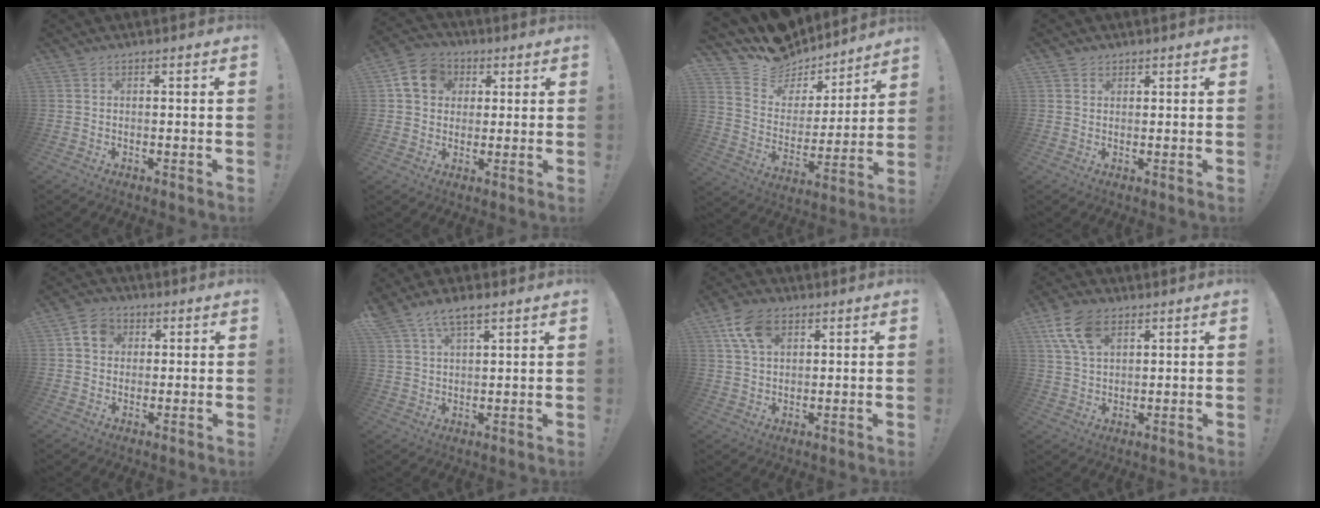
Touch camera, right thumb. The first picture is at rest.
{"total": 10.6, "force": [3.3, 8.9, 4.7], "torque": [-0.068, 0.001, 0.069]}
{"total": 12.0, "force": [10.1, 6.3, 1.8], "torque": [-0.044, -0.091, 0.182]}
{"total": 1.9, "force": [1.2, 1.4, 0.2], "torque": [0.005, -0.007, 0.020]}
{"total": 7.6, "force": [2.4, 6.4, 3.3], "torque": [-0.048, 0.002, 0.048]}
{"total": 6.5, "force": [4.8, 2.4, 3.7], "torque": [-0.064, -0.021, 0.089]}
{"total": 10.4, "force": [4.8, 6.5, 6.6], "torque": [-0.111, -0.003, 0.095]}
{"total": 10.9, "force": [5.3, 6.3, 7.0], "torque": [-0.135, -0.004, 0.104]}